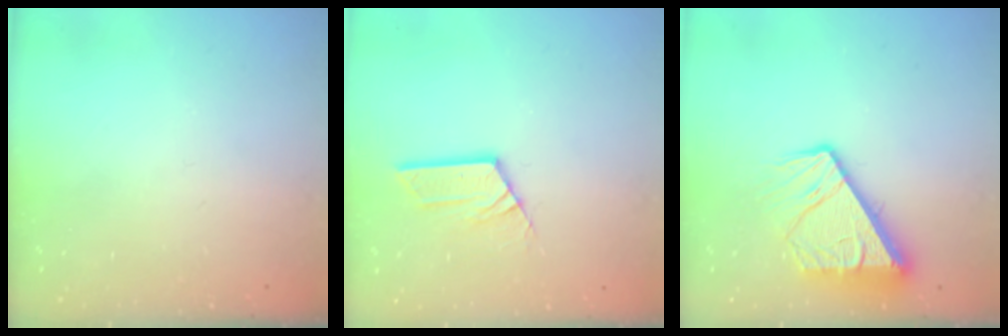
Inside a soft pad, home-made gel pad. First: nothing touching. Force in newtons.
{"total": 7.0, "press": 7.0, "slide": 0.5}
{"total": 10.9, "press": 10.8, "slide": 1.3}